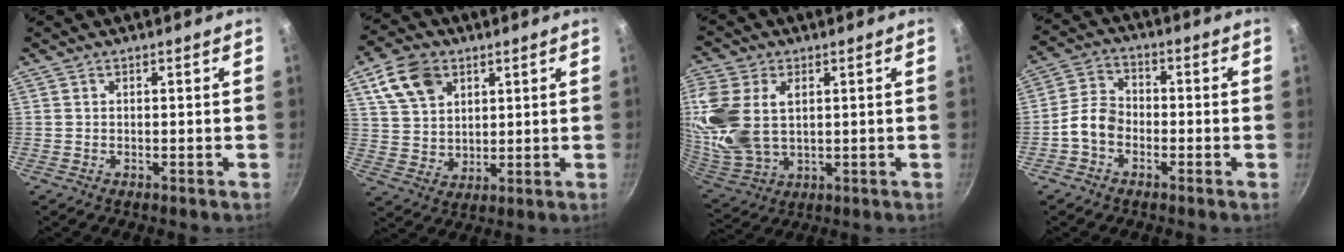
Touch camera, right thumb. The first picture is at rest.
{"total": 11.4, "force": [5.2, 8.3, 6.0], "torque": [-0.089, -0.007, 0.103]}
{"total": 17.1, "force": [3.6, 11.4, 12.3], "torque": [-0.272, -0.012, 0.080]}
{"total": 6.1, "force": [-2.5, 4.4, 3.4], "torque": [-0.051, 0.034, -0.062]}